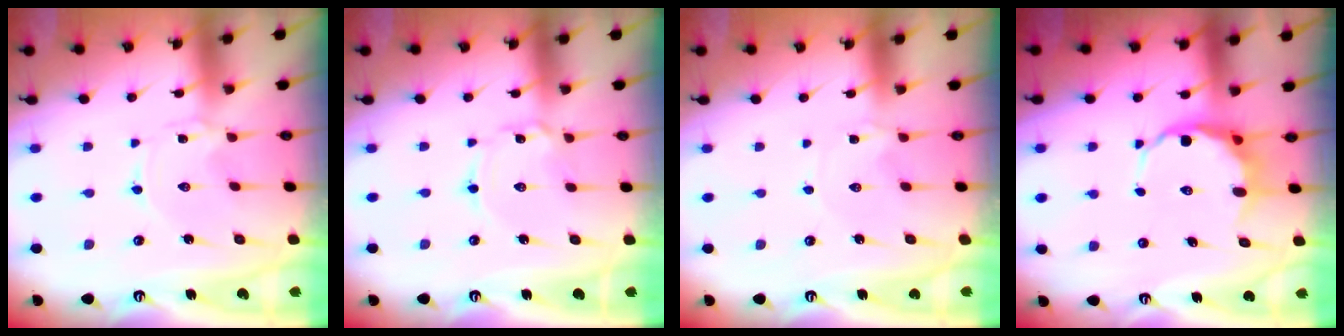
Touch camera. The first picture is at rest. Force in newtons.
{"total": 2.4, "press": 2.4, "slide": 0.1}
{"total": 0.8, "press": 0.7, "slide": 0.3}
{"total": 8.9, "press": 8.7, "slide": 2.1}